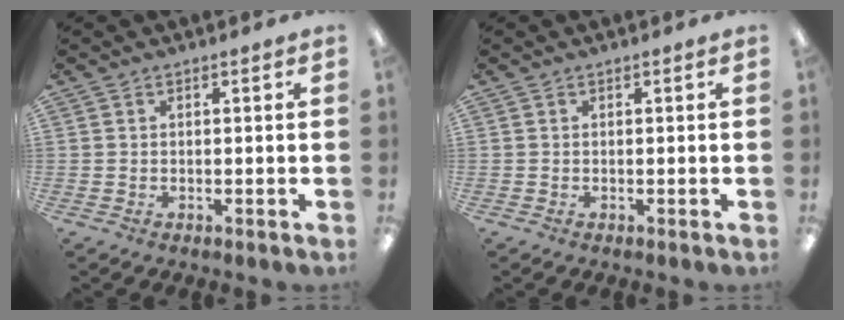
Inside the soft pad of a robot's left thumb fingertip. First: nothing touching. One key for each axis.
{"total": 0.0}